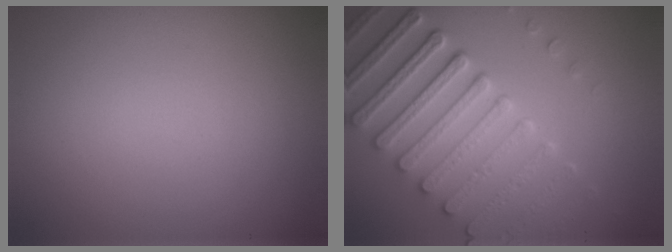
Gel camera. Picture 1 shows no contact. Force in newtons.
{"total": 6.8, "press": 5.4, "slide": 4.0}